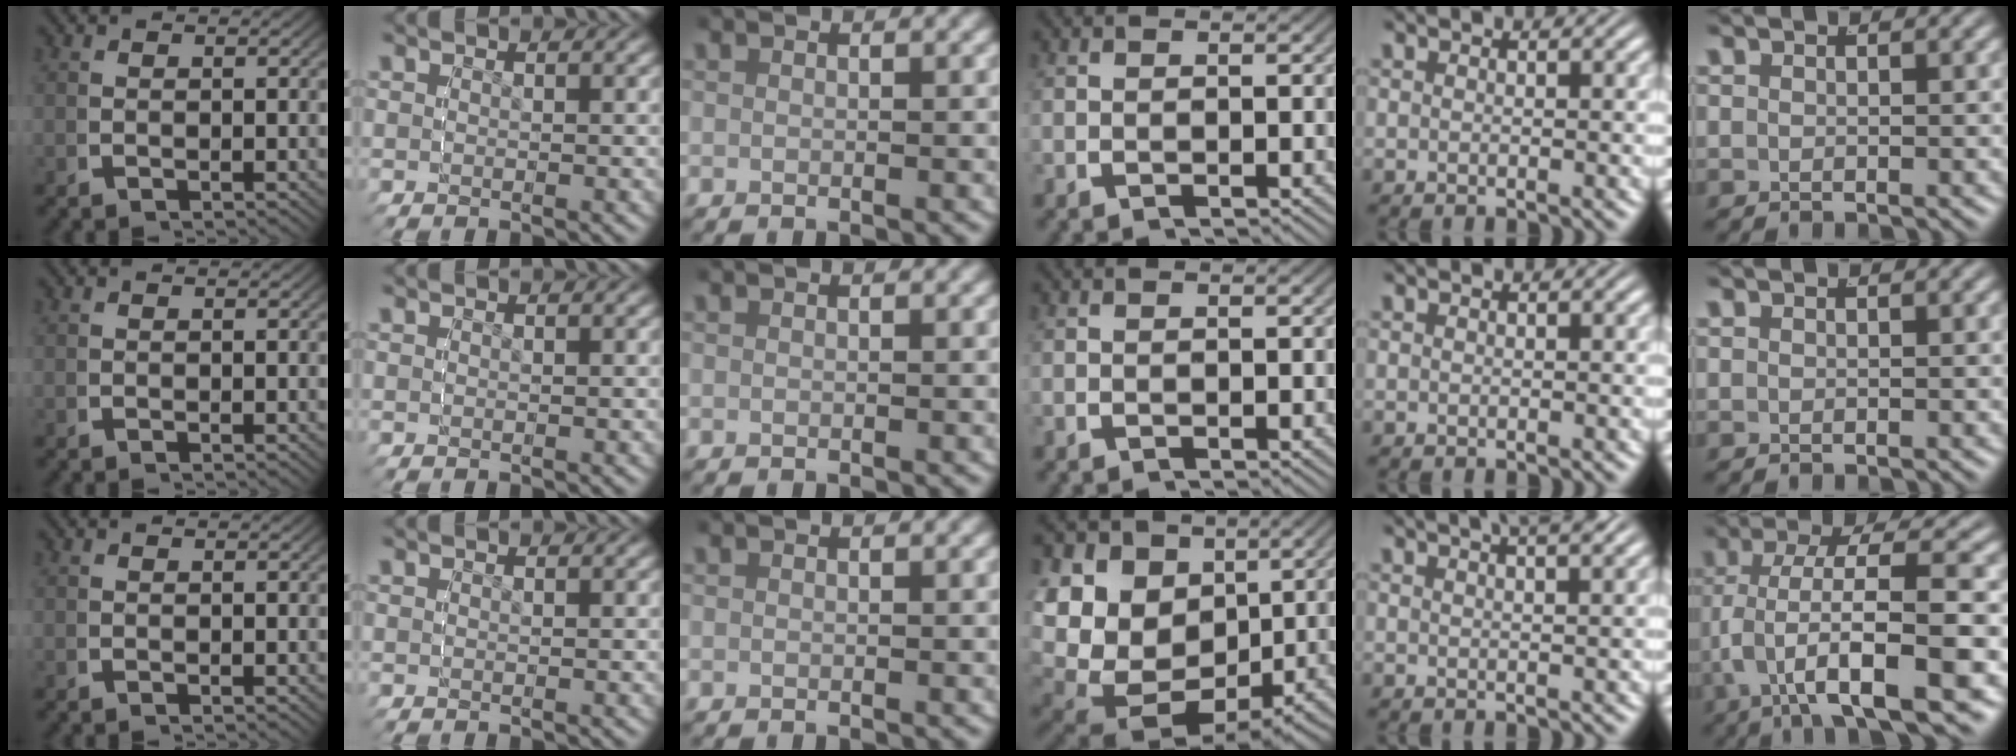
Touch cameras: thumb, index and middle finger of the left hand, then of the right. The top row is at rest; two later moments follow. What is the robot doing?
{"motion": "grasp_and_lifting", "object": "sponge"}